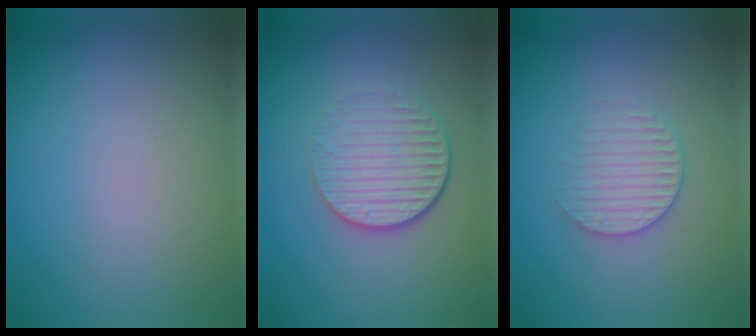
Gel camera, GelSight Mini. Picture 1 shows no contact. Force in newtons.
{"total": 4.7, "press": 2.9, "slide": 3.7}
{"total": 2.5, "press": 2.5, "slide": 0.4}